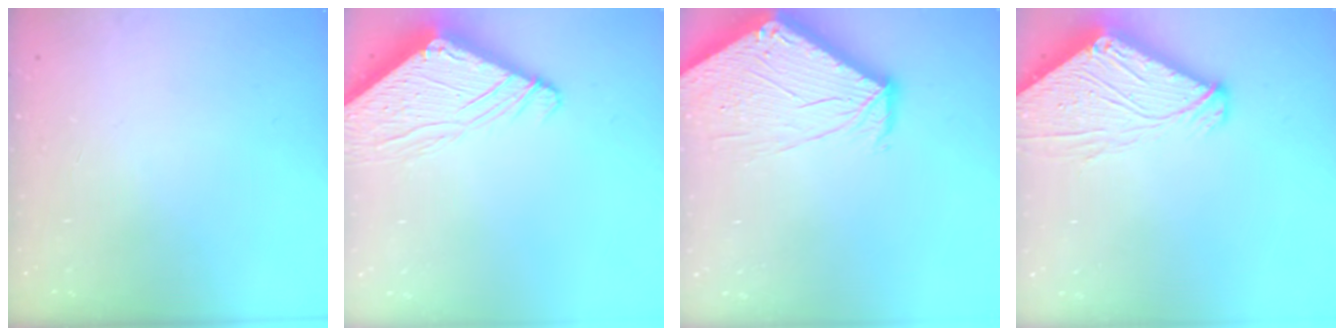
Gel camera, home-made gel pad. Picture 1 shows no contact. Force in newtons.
{"total": 11.1, "press": 11.0, "slide": 1.1}
{"total": 8.7, "press": 8.6, "slide": 1.0}
{"total": 11.3, "press": 11.2, "slide": 1.7}